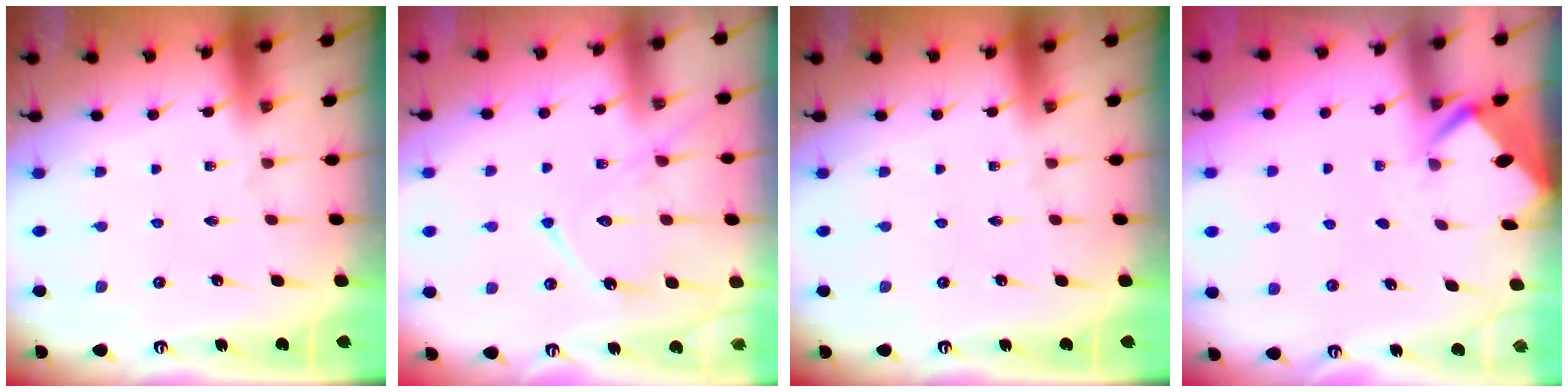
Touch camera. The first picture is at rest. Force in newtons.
{"total": 12.5, "press": 12.5, "slide": 1.2}
{"total": 0.0}
{"total": 2.8, "press": 2.8, "slide": 0.2}